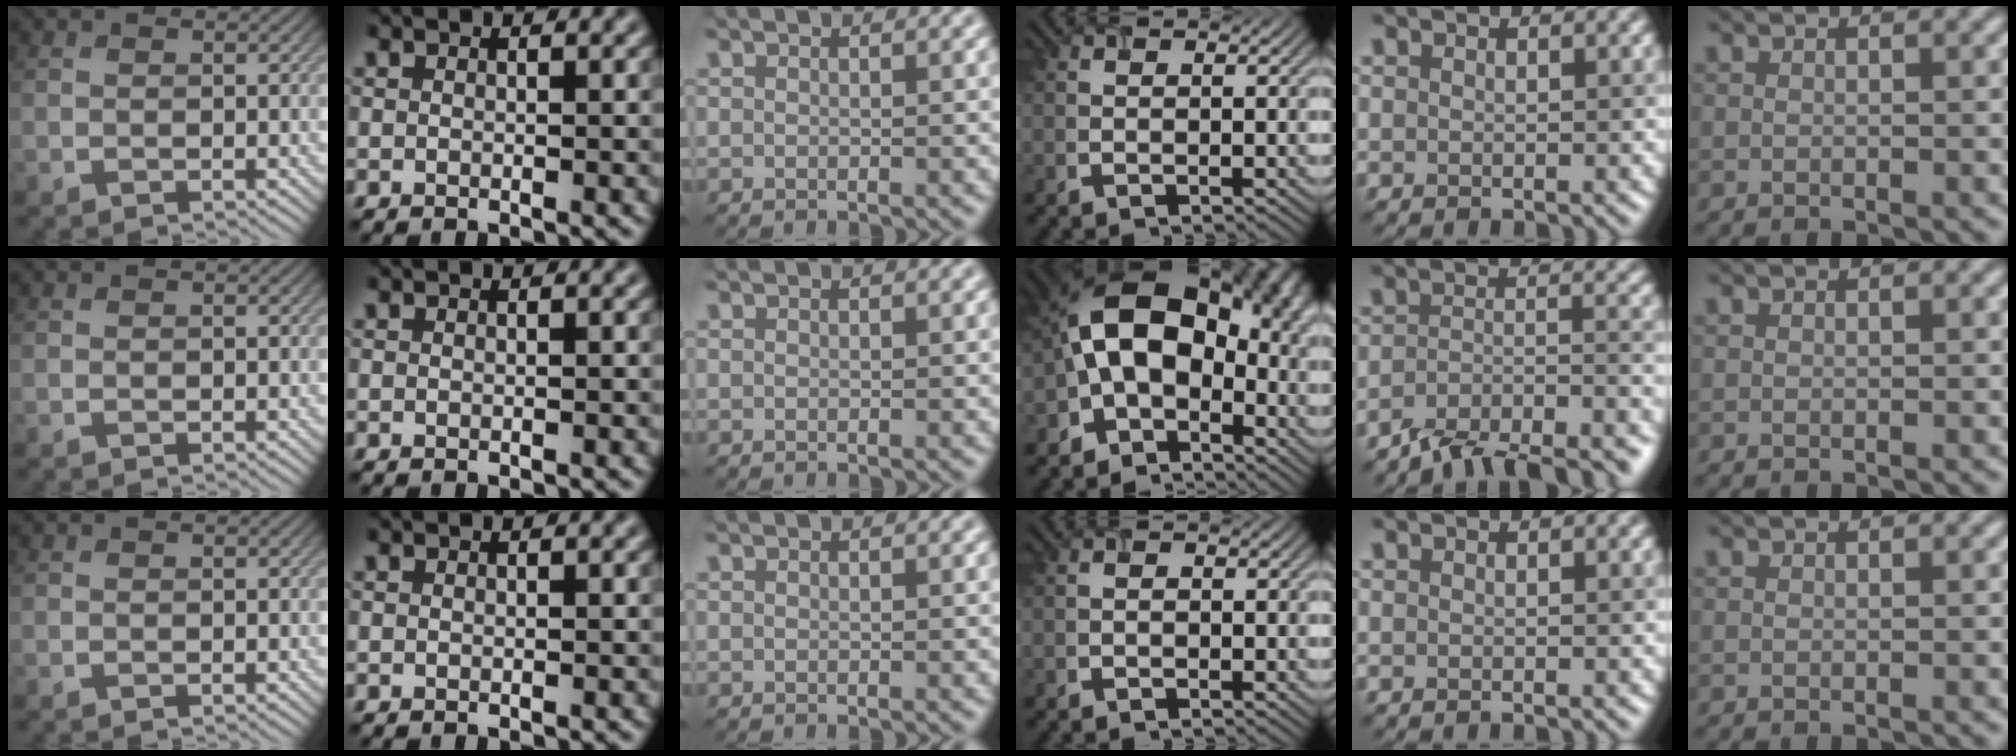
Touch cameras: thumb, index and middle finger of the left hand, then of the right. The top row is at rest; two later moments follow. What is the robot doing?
{"motion": "lift_and_place", "object": "timer"}